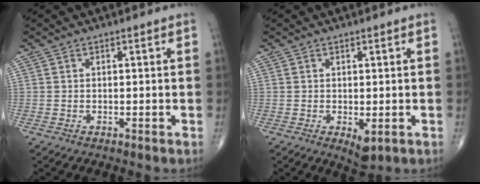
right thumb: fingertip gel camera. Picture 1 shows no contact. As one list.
[{"total": 3.0, "force": [-0.5, 1.3, 2.7], "torque": [-0.035, -0.009, -0.001]}]